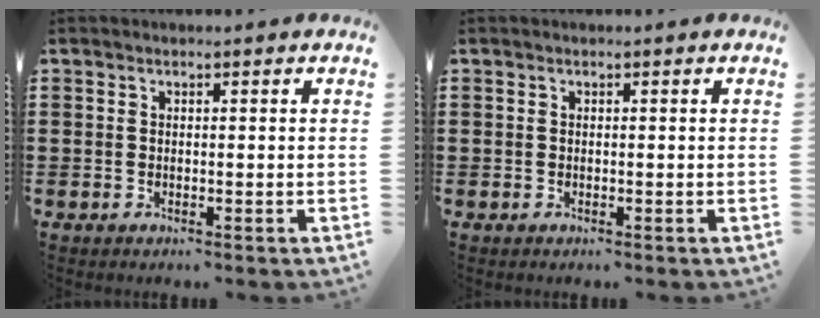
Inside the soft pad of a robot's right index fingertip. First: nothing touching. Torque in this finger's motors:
{"motor_torque": [-0.21, 0.48, 0.00, 0.00]}